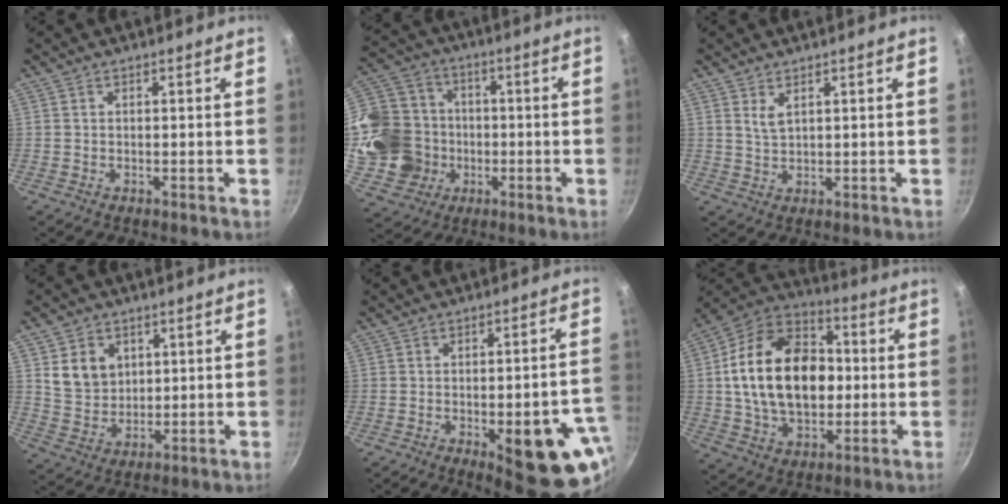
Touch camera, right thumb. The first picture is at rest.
{"total": 17.5, "force": [-2.1, 15.6, 7.5], "torque": [-0.137, 0.031, -0.031]}
{"total": 2.4, "force": [1.3, 1.0, 1.8], "torque": [-0.034, -0.012, 0.029]}
{"total": 8.1, "force": [2.5, 6.5, 4.0], "torque": [-0.050, -0.014, 0.055]}
{"total": 18.5, "force": [-6.4, 6.8, 16.0], "torque": [-0.145, 0.013, -0.074]}
{"total": 23.2, "force": [0.9, 15.8, 17.0], "torque": [-0.261, 0.028, 0.009]}